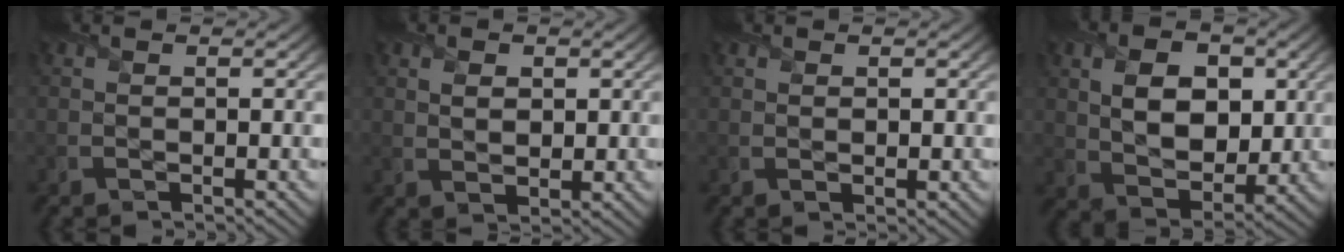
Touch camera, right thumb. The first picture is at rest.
{"total": 2.6, "force": [1.1, 1.6, 1.7], "torque": [-0.036, -0.003, 0.023]}
{"total": 0.9, "force": [0.5, 0.3, 0.6], "torque": [-0.012, -0.001, 0.015]}
{"total": 9.0, "force": [2.1, 6.1, 6.3], "torque": [-0.127, -0.004, 0.034]}